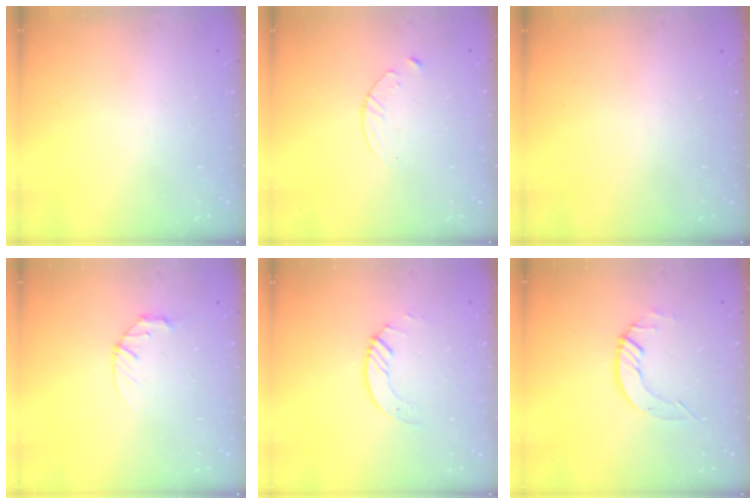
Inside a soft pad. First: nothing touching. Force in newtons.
{"total": 3.1, "press": 3.1, "slide": 0.3}
{"total": 0.0}
{"total": 3.6, "press": 3.6, "slide": 0.5}
{"total": 2.6, "press": 2.6, "slide": 0.3}
{"total": 4.8, "press": 4.8, "slide": 0.3}